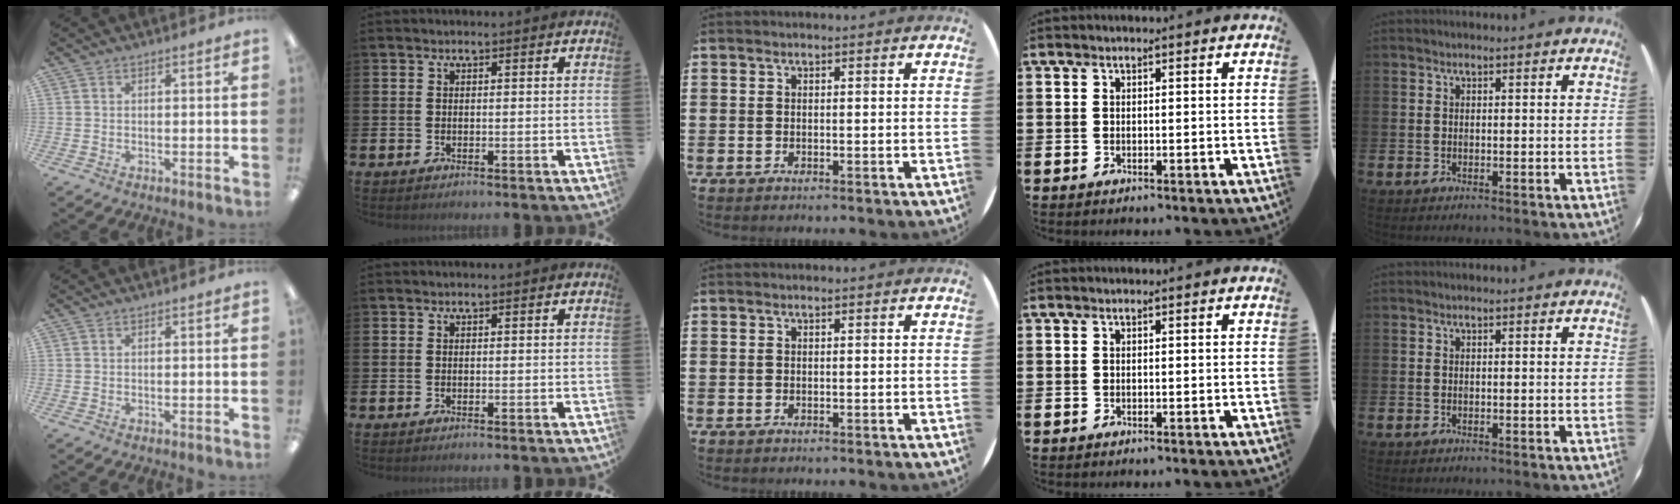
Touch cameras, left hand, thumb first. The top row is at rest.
{}